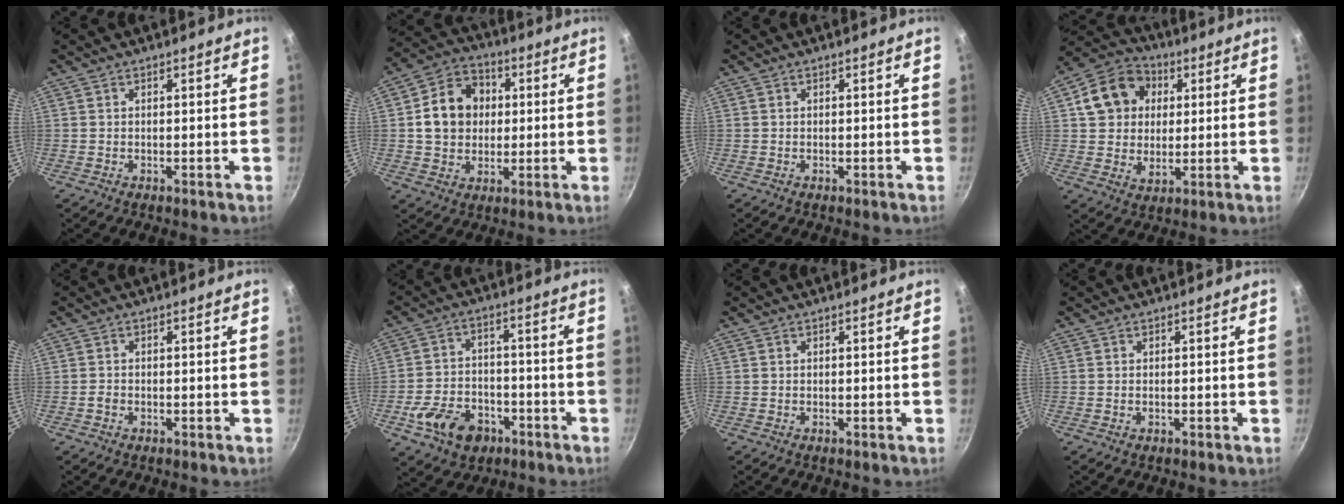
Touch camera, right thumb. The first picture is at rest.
{"total": 12.4, "force": [1.5, 10.4, 6.6], "torque": [-0.086, 0.019, 0.018]}
{"total": 0.0}
{"total": 13.1, "force": [3.5, 10.8, 6.5], "torque": [-0.091, 0.006, 0.049]}
{"total": 1.1, "force": [-0.6, 0.8, 0.4], "torque": [-0.016, 0.006, -0.012]}
{"total": 11.9, "force": [-5.7, 8.3, 6.4], "torque": [-0.095, 0.041, -0.092]}
{"total": 0.0}
{"total": 0.0}